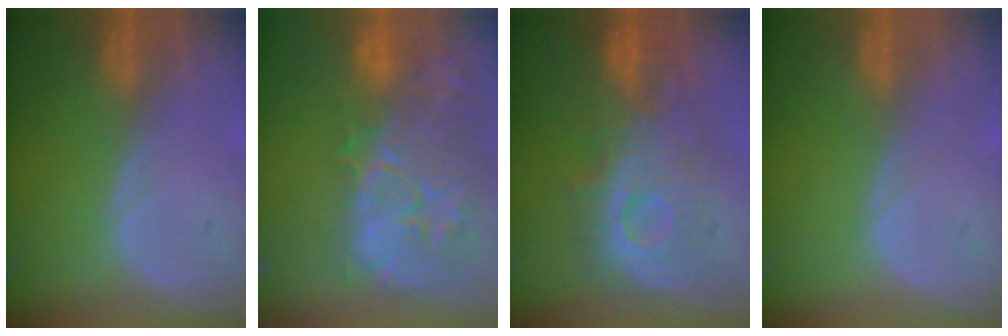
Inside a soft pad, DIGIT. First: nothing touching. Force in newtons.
{"total": 14.8, "press": 11.8, "slide": 9.0}
{"total": 9.5, "press": 9.4, "slide": 1.1}
{"total": 0.0}